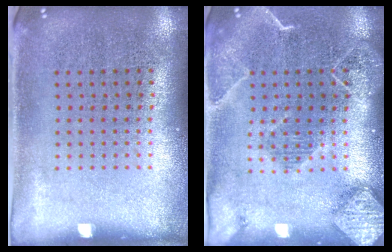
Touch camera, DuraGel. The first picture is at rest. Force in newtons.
{"total": 2.3, "press": 2.0, "slide": 1.0}